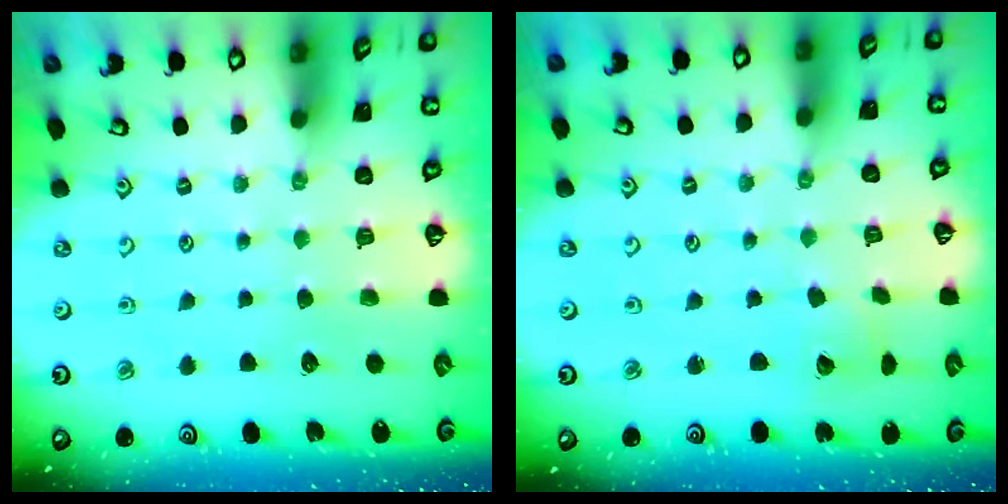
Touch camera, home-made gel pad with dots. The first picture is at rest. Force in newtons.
{"total": 2.6, "press": 2.6, "slide": 0.3}